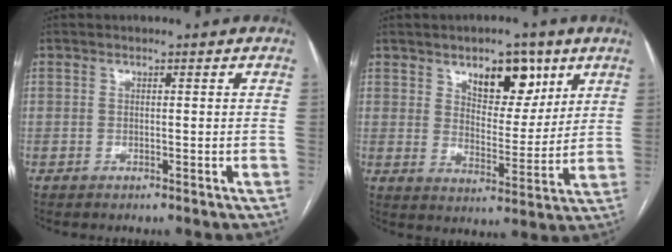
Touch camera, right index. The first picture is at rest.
{"total": 9.7, "force": [5.6, 4.6, 6.5], "torque": [-0.094, 0.002, 0.093]}